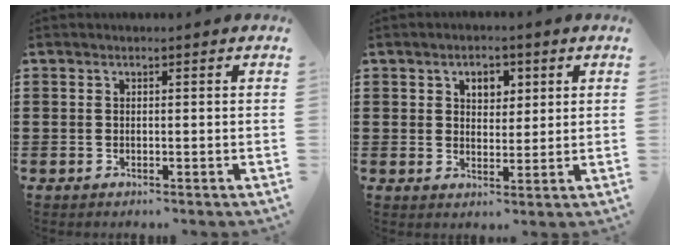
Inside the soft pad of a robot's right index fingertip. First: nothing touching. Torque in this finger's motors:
{"motor_torque": [0.05, -0.03, 0.28, 0.02]}